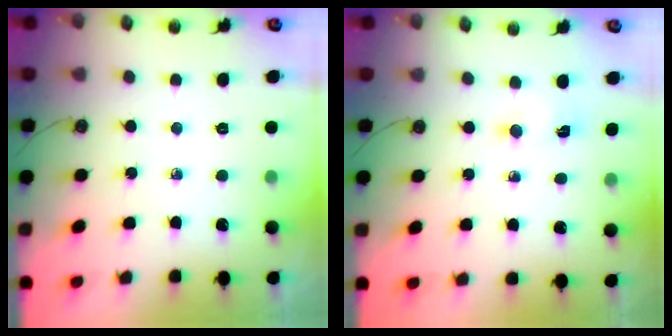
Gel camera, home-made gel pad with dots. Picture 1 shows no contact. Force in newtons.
{"total": 2.6, "press": 1.5, "slide": 2.2}